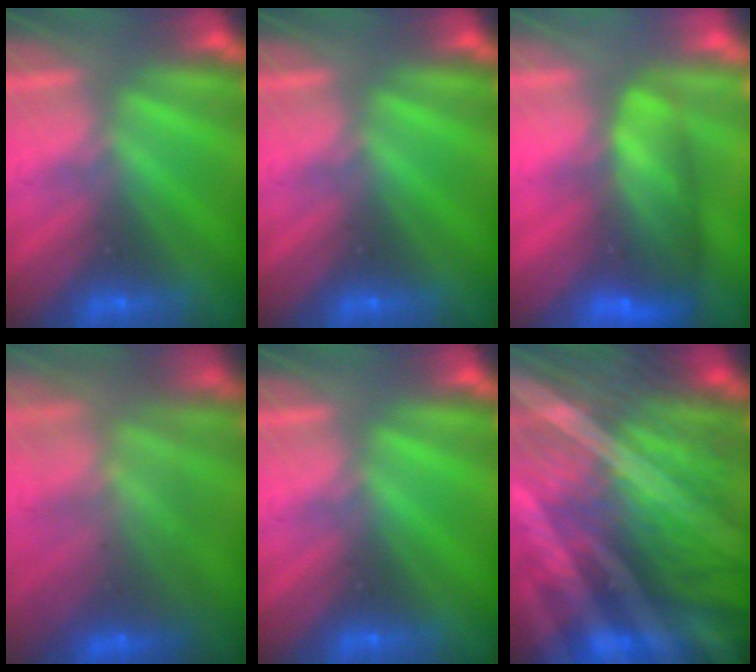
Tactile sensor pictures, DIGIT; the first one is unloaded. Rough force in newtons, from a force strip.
{"total": 0.0}
{"total": 10.9}
{"total": 11.7}
{"total": 0.0}
{"total": 7.8}